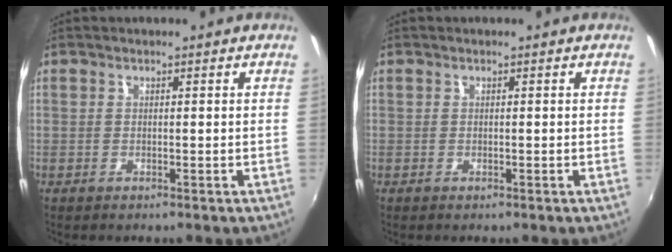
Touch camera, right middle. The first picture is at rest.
{"total": 0.0}